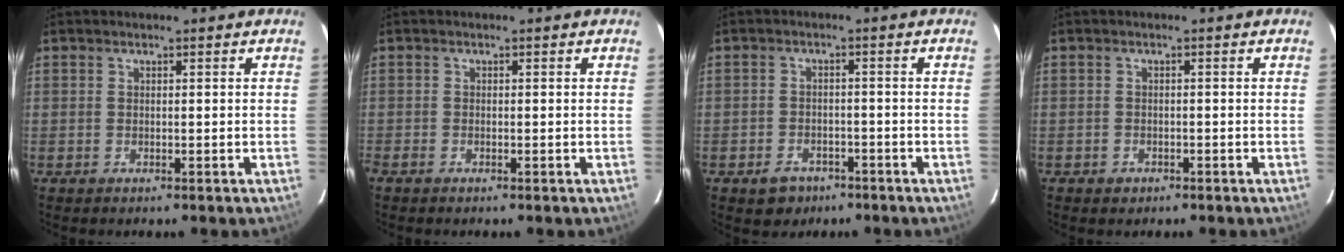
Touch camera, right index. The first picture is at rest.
{"total": 0.7, "force": [-0.5, 0.3, 0.3], "torque": [-0.007, 0.000, -0.010]}
{"total": 5.1, "force": [-3.1, 3.7, 1.5], "torque": [-0.042, 0.010, -0.038]}
{"total": 1.8, "force": [-1.0, 1.4, 0.4], "torque": [-0.007, 0.002, -0.012]}